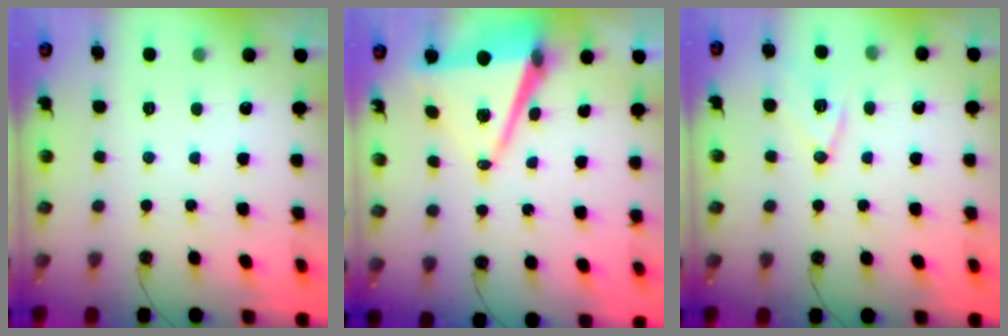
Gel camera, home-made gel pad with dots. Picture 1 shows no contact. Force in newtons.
{"total": 10.2, "press": 9.4, "slide": 4.0}
{"total": 10.9, "press": 10.6, "slide": 2.6}